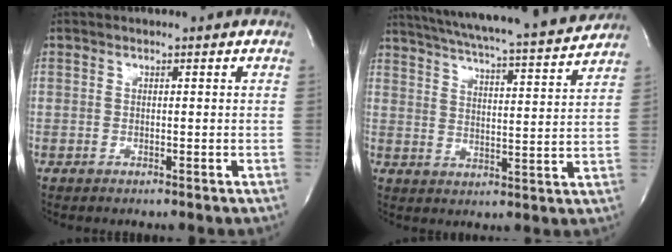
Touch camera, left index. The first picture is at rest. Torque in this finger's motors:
{"motor_torque": [0.20, -0.18, 0.24, 0.14]}